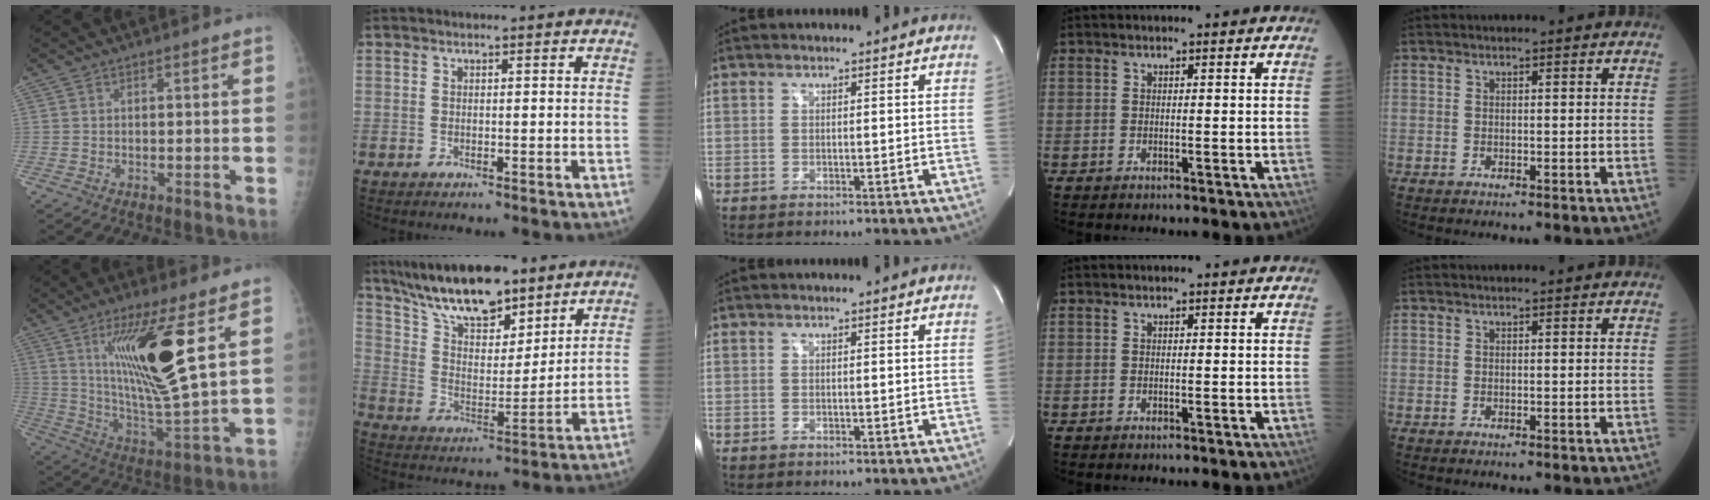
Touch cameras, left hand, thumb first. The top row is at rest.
{"thumb": {"total": 18.4, "force": [7.1, 3.0, 16.7], "torque": [-0.302, -0.053, 0.132]}, "index": {"total": 16.7, "force": [13.2, 5.2, 8.8], "torque": [-0.162, 0.006, 0.238]}}